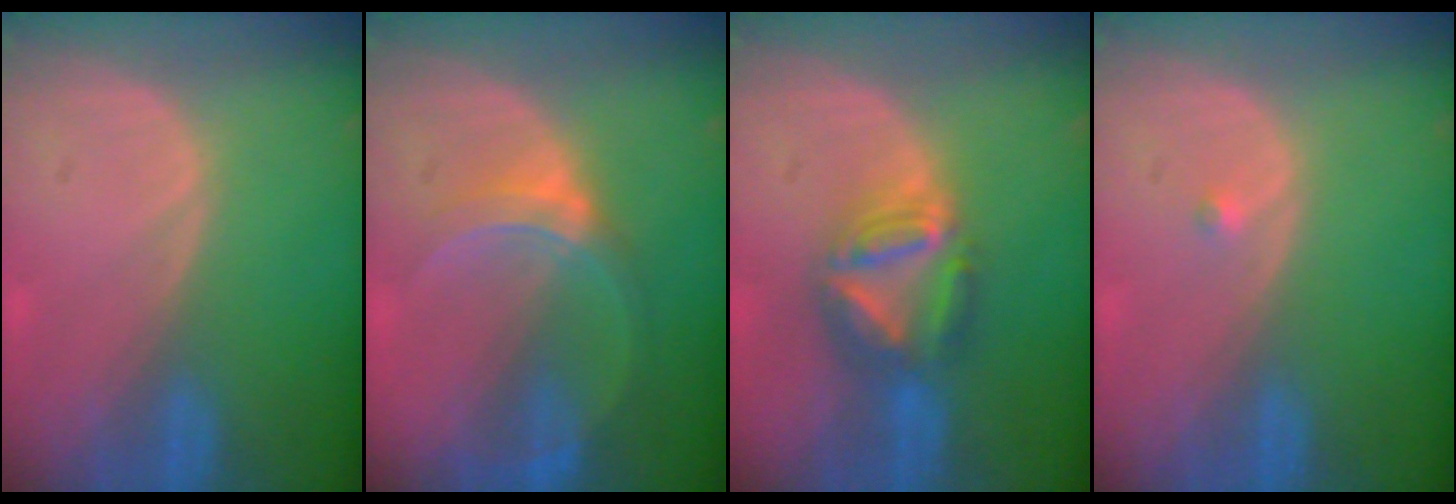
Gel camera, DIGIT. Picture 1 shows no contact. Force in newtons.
{"total": 6.0, "press": 5.6, "slide": 2.0}
{"total": 7.4, "press": 6.5, "slide": 3.6}
{"total": 0.7, "press": 0.5, "slide": 0.4}